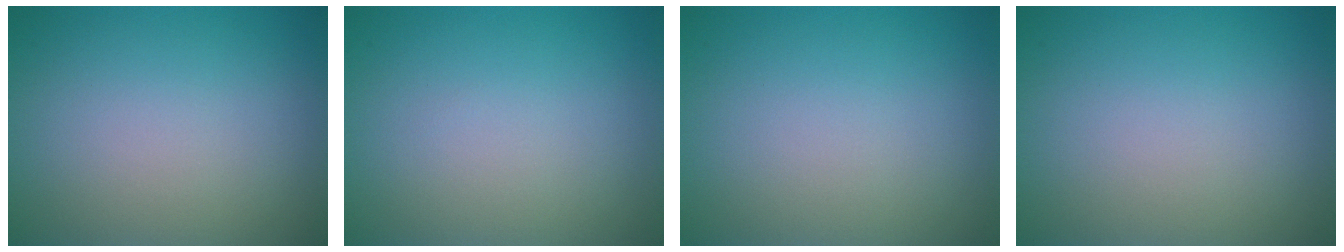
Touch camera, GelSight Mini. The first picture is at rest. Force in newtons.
{"total": 0.0}
{"total": 0.0}
{"total": 0.0}